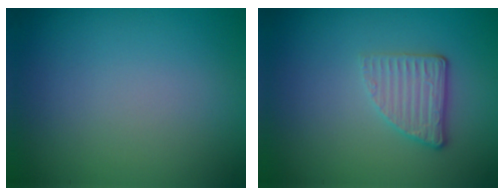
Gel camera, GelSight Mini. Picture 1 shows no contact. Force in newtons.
{"total": 2.7, "press": 2.3, "slide": 1.4}